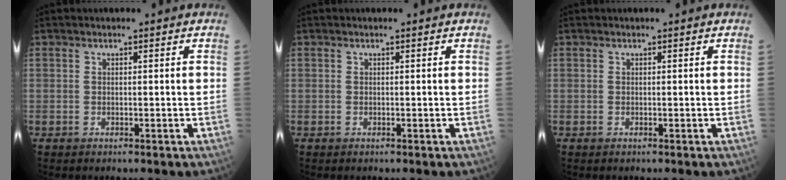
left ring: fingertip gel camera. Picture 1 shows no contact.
{"total": 0.0}
{"total": 0.0}